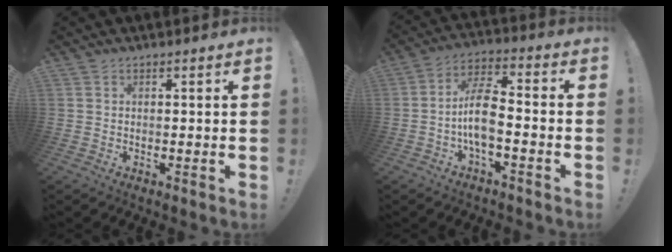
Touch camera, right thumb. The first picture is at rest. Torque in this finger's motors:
{"motor_torque": [1.59, 1.45, 1.29, -0.64, 0.36]}